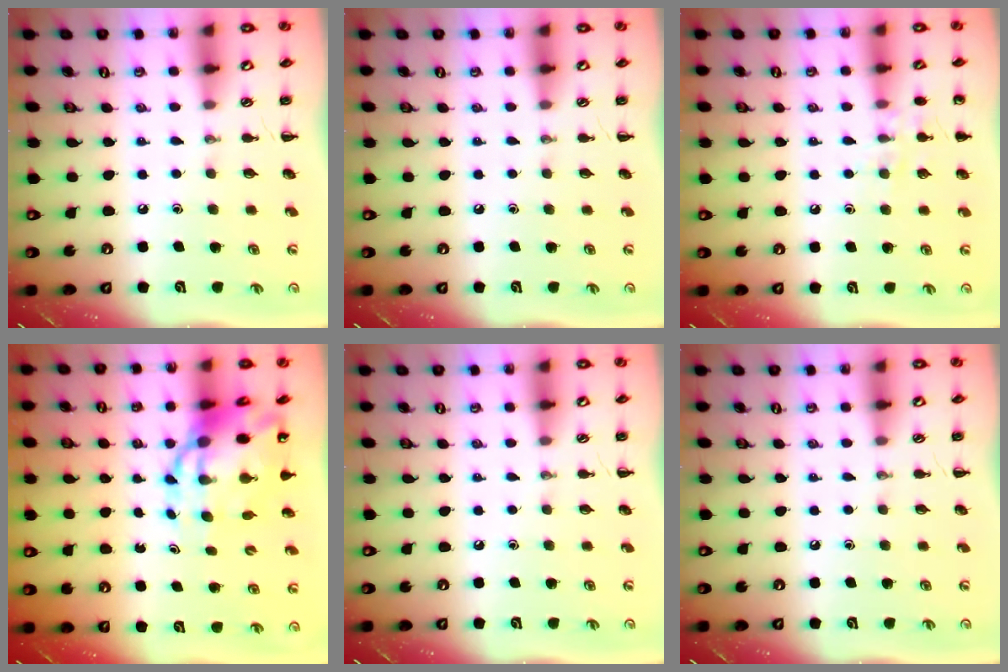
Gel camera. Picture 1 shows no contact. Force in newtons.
{"total": 0.0}
{"total": 7.5, "press": 7.4, "slide": 1.6}
{"total": 11.4, "press": 10.9, "slide": 3.2}
{"total": 0.0}
{"total": 0.0}